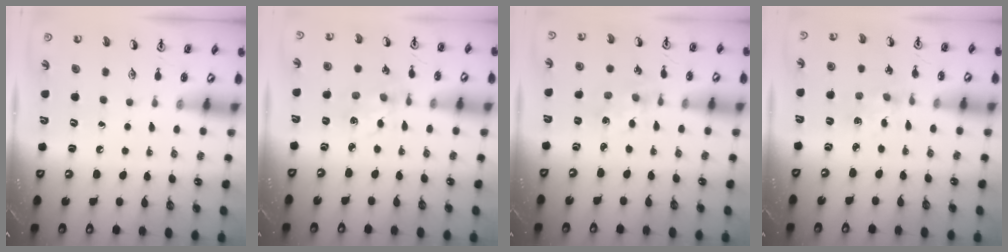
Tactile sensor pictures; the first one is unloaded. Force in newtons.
{"total": 2.5, "press": 2.5, "slide": 0.5}
{"total": 1.5, "press": 1.5, "slide": 0.1}
{"total": 2.1, "press": 2.0, "slide": 0.3}